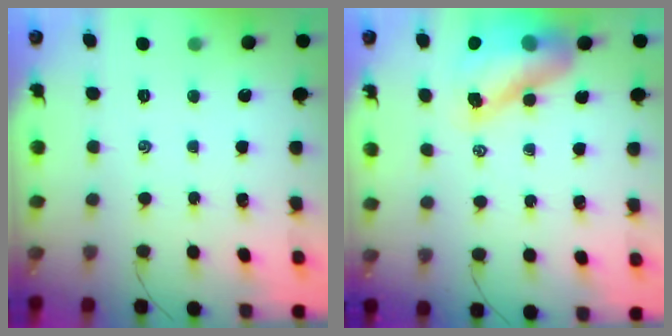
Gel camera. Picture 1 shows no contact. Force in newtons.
{"total": 11.7, "press": 11.2, "slide": 3.4}